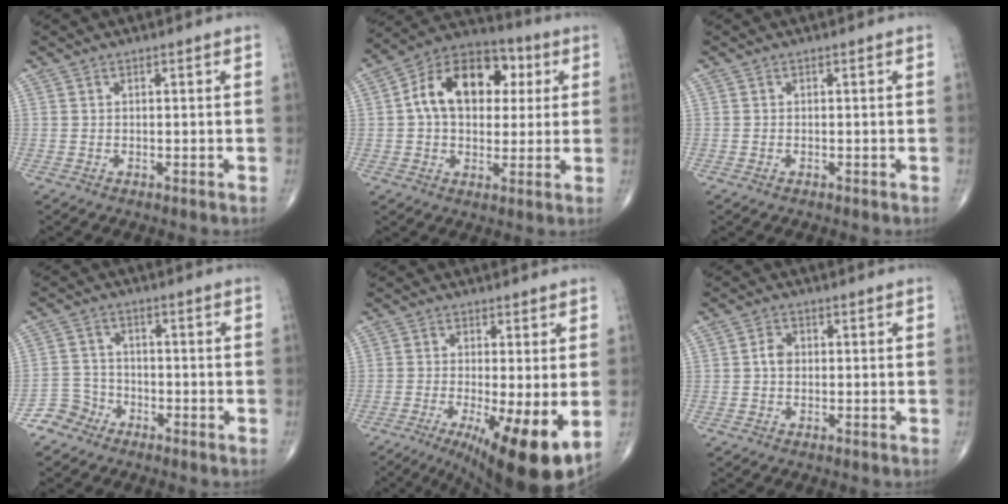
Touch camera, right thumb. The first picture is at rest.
{"total": 17.1, "force": [3.5, 11.4, 12.2], "torque": [-0.163, 0.020, 0.047]}
{"total": 0.5, "force": [-0.2, 0.3, 0.3], "torque": [-0.011, 0.002, -0.003]}
{"total": 4.6, "force": [-3.2, 3.2, -0.2], "torque": [0.025, 0.024, -0.070]}
{"total": 13.6, "force": [-4.0, 2.9, 12.6], "torque": [-0.174, -0.020, -0.052]}
{"total": 2.5, "force": [0.0, 1.9, 1.6], "torque": [-0.022, 0.007, -0.006]}